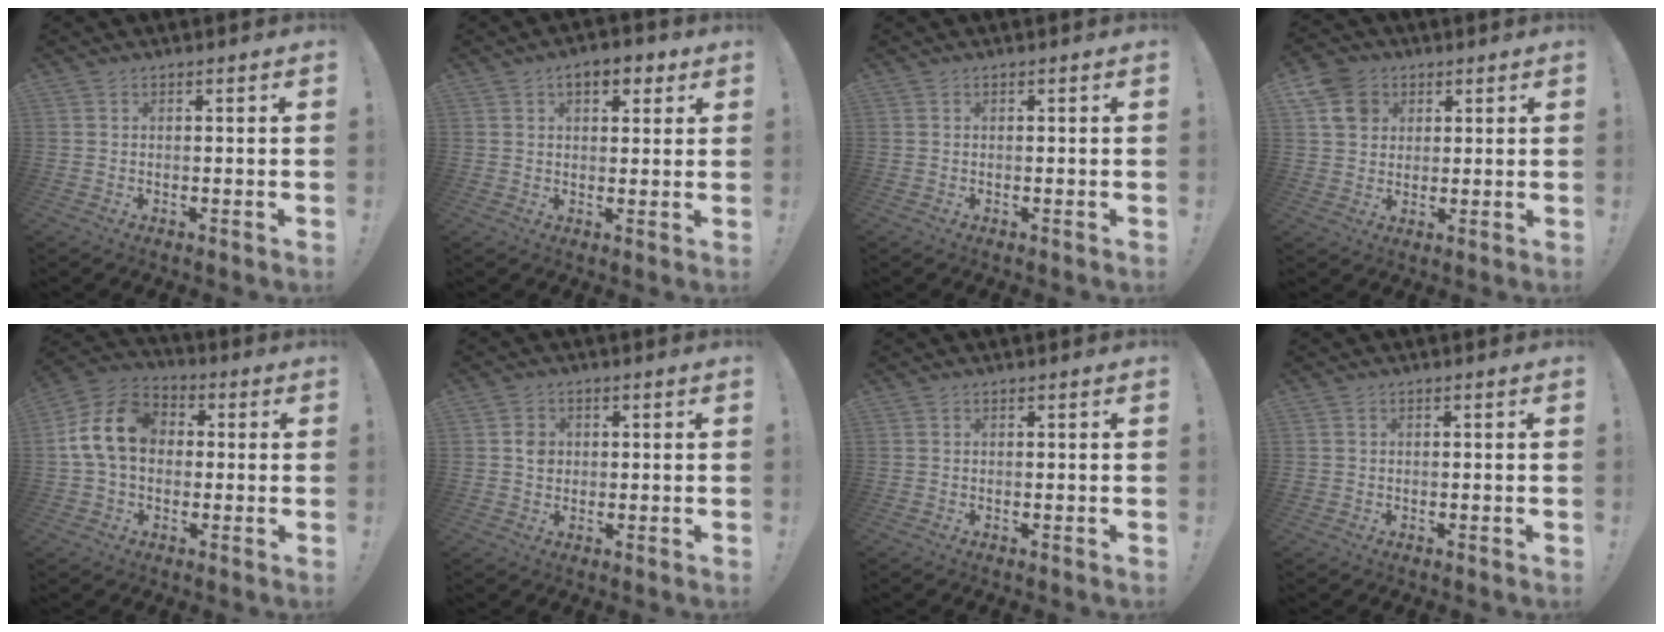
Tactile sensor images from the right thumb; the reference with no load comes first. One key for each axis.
{"total": 6.0, "fx": 3.0, "fy": 3.4, "fz": 3.9, "tx": -0.048, "ty": -0.003, "tz": 0.050}
{"total": 0.0}
{"total": 9.9, "fx": 4.1, "fy": 8.1, "fz": 4.1, "tx": -0.063, "ty": -0.010, "tz": 0.085}
{"total": 14.9, "fx": 1.5, "fy": 11.3, "fz": 9.7, "tx": -0.178, "ty": 0.017, "tz": 0.032}
{"total": 3.6, "fx": 0.0, "fy": 3.2, "fz": 1.7, "tx": -0.012, "ty": -0.001, "tz": -0.003}
{"total": 0.0}
{"total": 0.7, "fx": 0.0, "fy": 0.7, "fz": 0.1, "tx": -0.005, "ty": 0.003, "tz": 0.000}